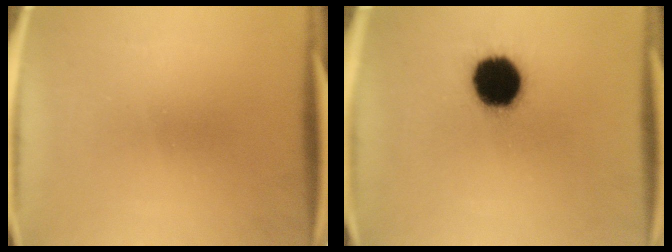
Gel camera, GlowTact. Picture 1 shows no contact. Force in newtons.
{"total": 16.3}